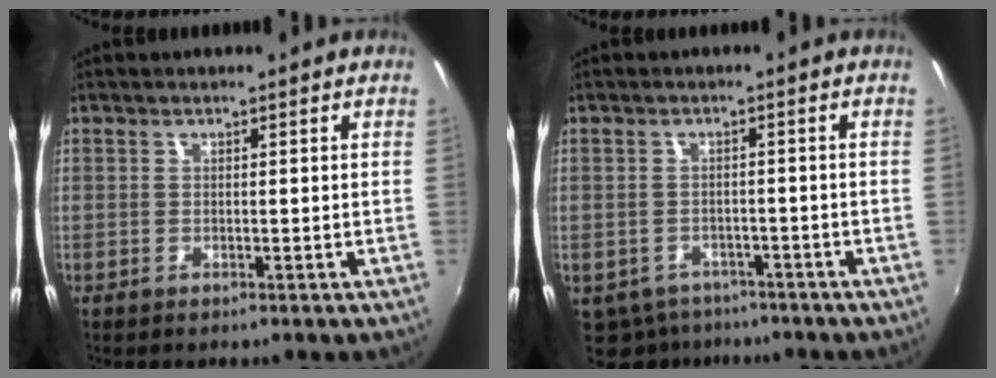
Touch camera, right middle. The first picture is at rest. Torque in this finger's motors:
{"motor_torque": [-0.51, -0.22, -0.01, -0.01]}